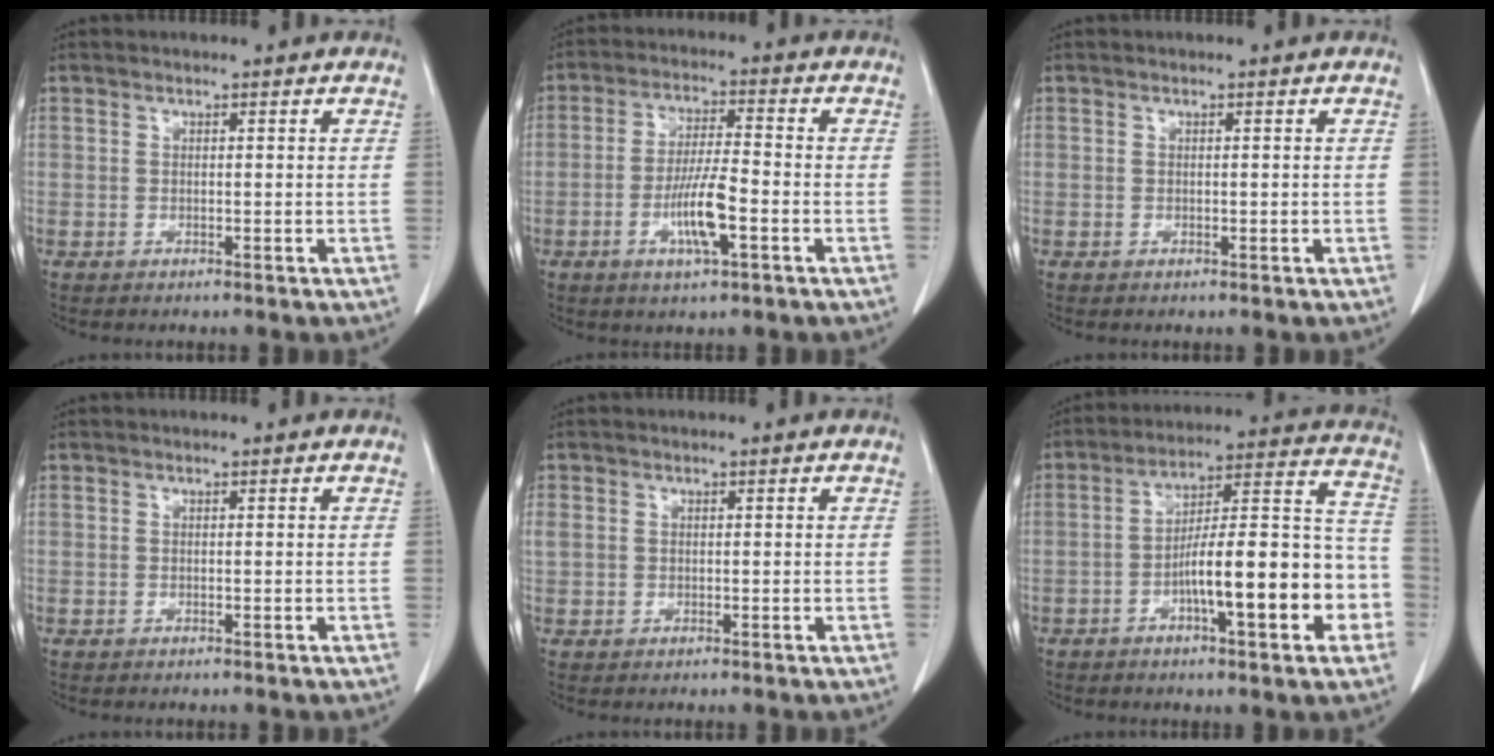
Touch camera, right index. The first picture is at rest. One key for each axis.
{"total": 7.7, "fx": -2.7, "fy": 1.0, "fz": 7.2, "tx": -0.138, "ty": -0.004, "tz": -0.050}
{"total": 0.0}
{"total": 0.0}
{"total": 1.4, "fx": 0.3, "fy": 1.3, "fz": 0.6, "tx": -0.022, "ty": 0.016, "tz": 0.010}
{"total": 17.2, "fx": -5.4, "fy": 3.6, "fz": 15.9, "tx": -0.227, "ty": 0.030, "tz": -0.079}